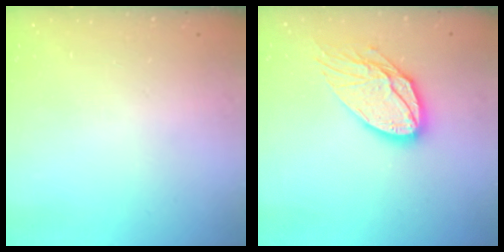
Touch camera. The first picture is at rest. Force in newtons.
{"total": 15.3, "press": 15.2, "slide": 1.3}